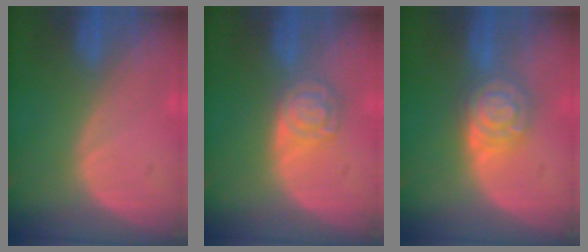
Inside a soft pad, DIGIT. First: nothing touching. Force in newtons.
{"total": 5.3, "press": 4.6, "slide": 2.6}
{"total": 6.6, "press": 6.5, "slide": 0.5}